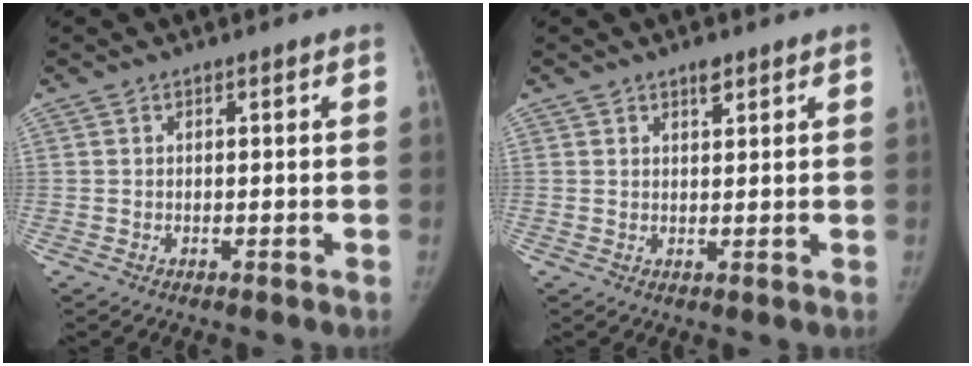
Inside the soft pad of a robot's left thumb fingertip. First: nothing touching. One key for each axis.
{"total": 2.1, "fx": 1.5, "fy": 0.9, "fz": 1.1, "tx": -0.004, "ty": -0.008, "tz": 0.023}